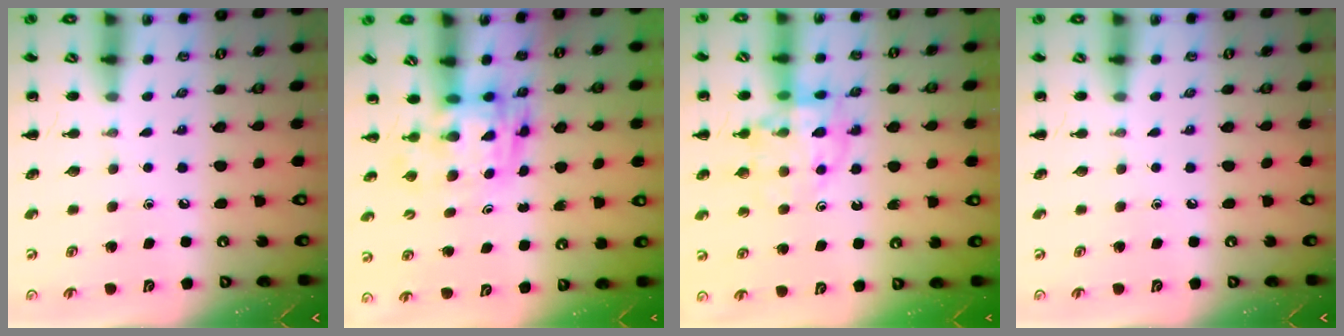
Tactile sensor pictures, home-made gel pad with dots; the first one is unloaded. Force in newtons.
{"total": 2.9, "press": 2.9, "slide": 0.6}
{"total": 13.0, "press": 12.7, "slide": 2.8}
{"total": 0.0}